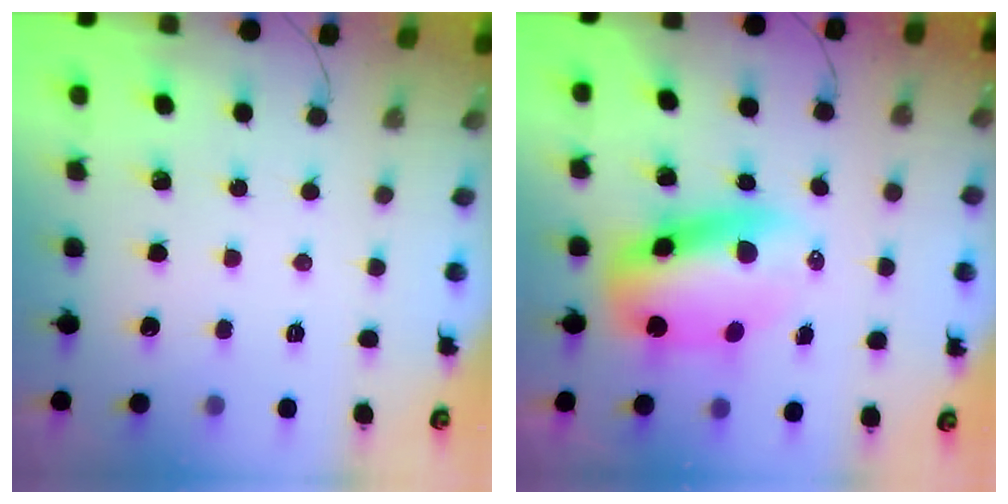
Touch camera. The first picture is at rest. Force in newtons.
{"total": 10.7, "press": 10.4, "slide": 2.7}